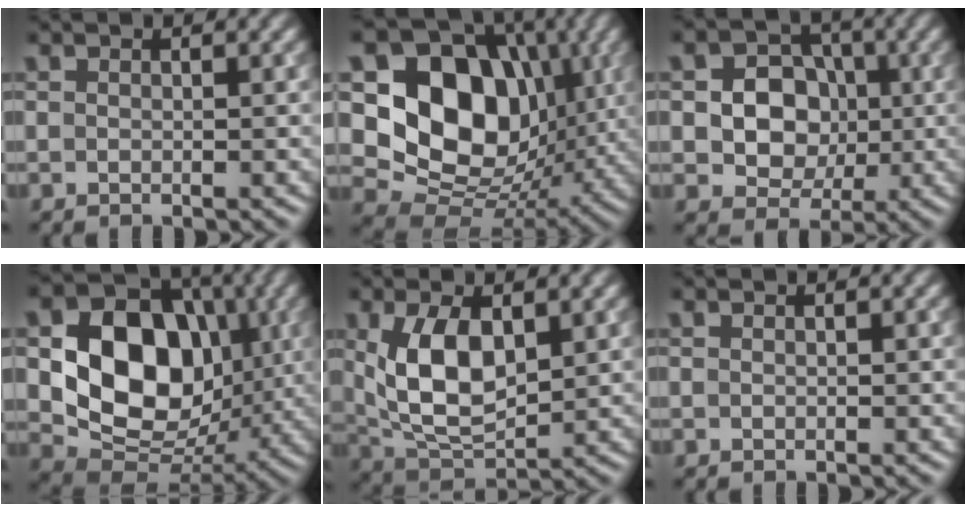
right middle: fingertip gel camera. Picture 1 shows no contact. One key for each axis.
{"total": 12.9, "fx": 2.2, "fy": 10.0, "fz": 7.9, "tx": -0.120, "ty": -0.008, "tz": 0.029}
{"total": 6.4, "fx": 0.1, "fy": 5.6, "fz": 3.2, "tx": -0.035, "ty": 0.016, "tz": -0.014}
{"total": 12.1, "fx": 1.0, "fy": 9.3, "fz": 7.7, "tx": -0.138, "ty": -0.011, "tz": 0.017}
{"total": 6.6, "fx": 1.2, "fy": 3.5, "fz": 5.5, "tx": -0.118, "ty": -0.004, "tz": 0.031}
{"total": 0.0}